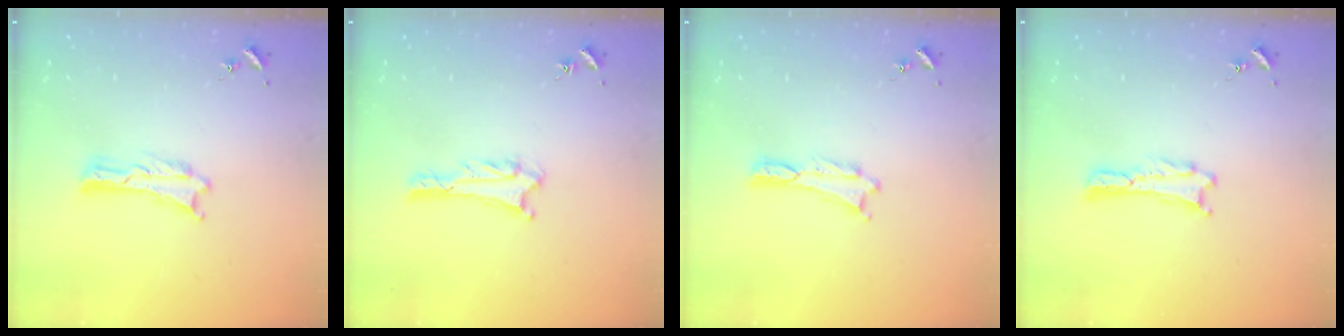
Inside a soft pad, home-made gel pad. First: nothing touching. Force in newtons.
{"total": 2.7, "press": 2.7, "slide": 0.2}
{"total": 0.0}
{"total": 0.0}